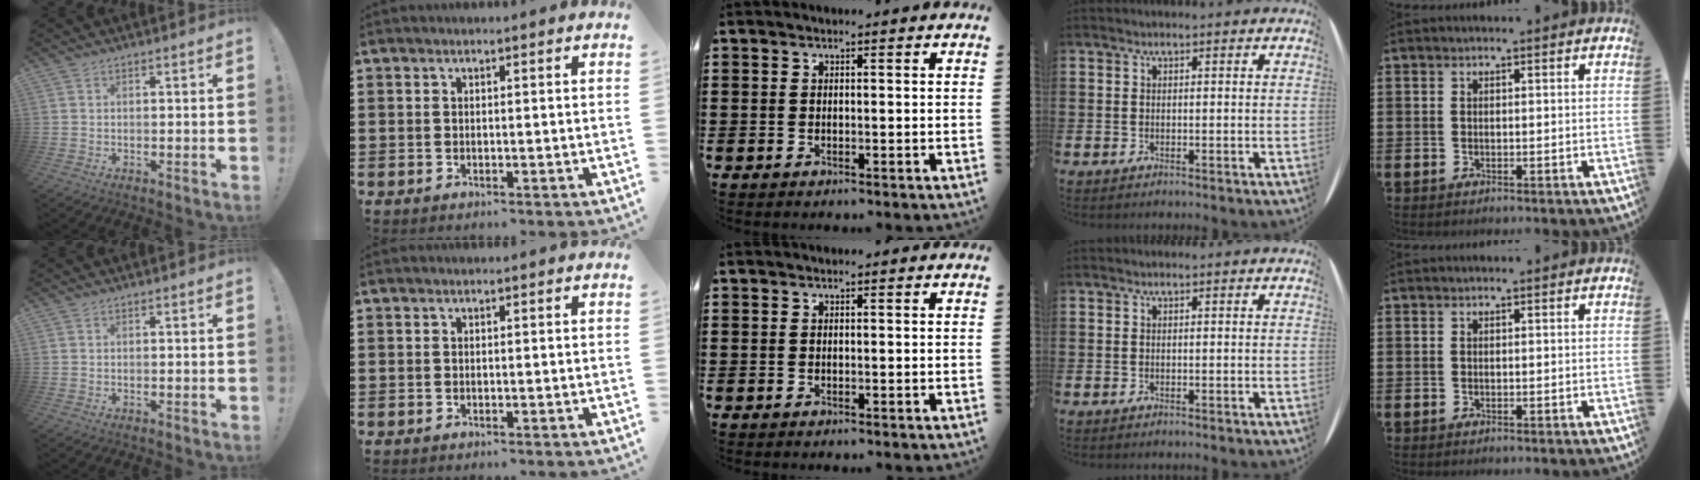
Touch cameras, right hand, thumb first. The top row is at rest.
{}